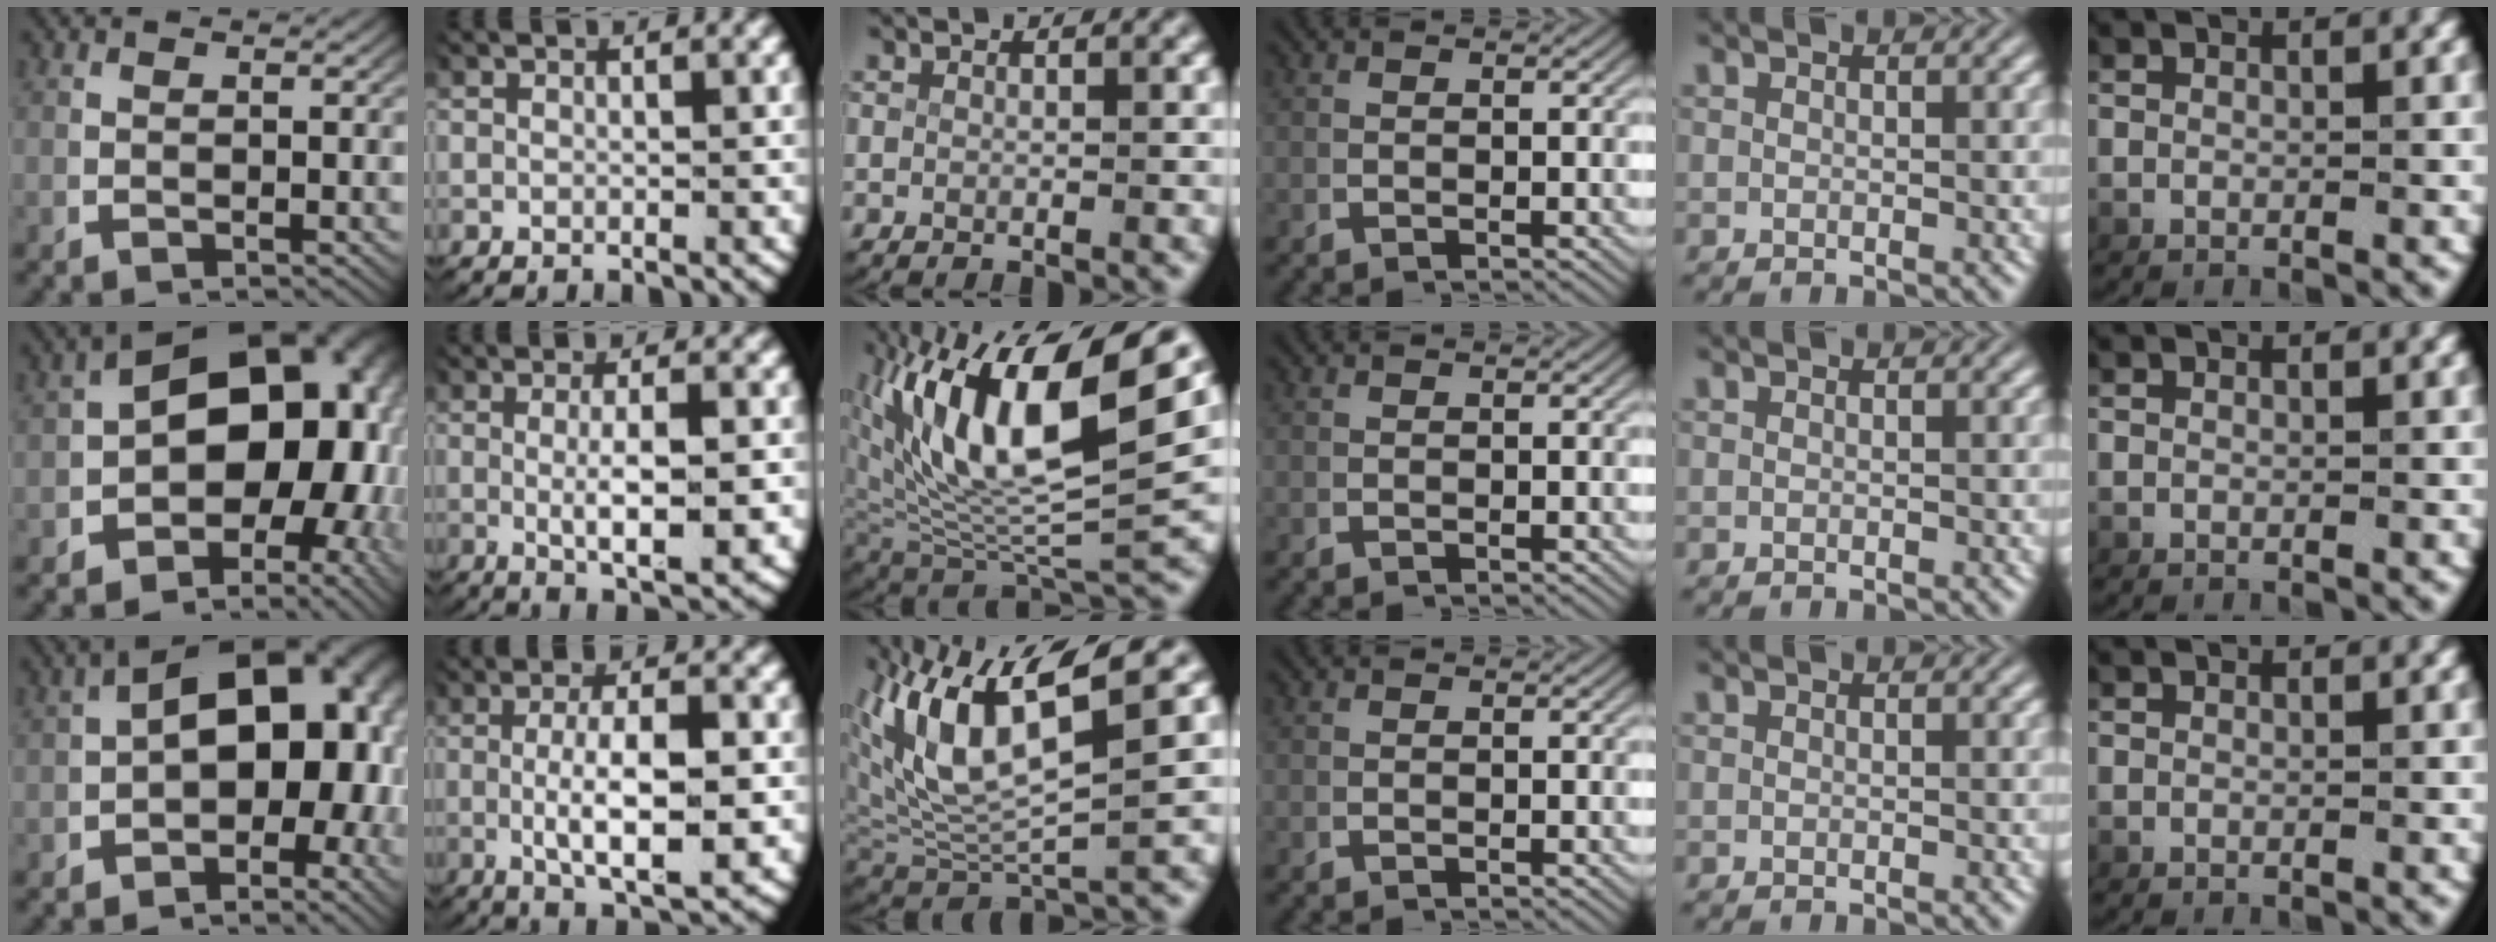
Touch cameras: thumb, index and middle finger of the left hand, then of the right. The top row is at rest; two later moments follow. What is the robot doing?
{"motion": "lift_and_place", "object": "ribbon"}